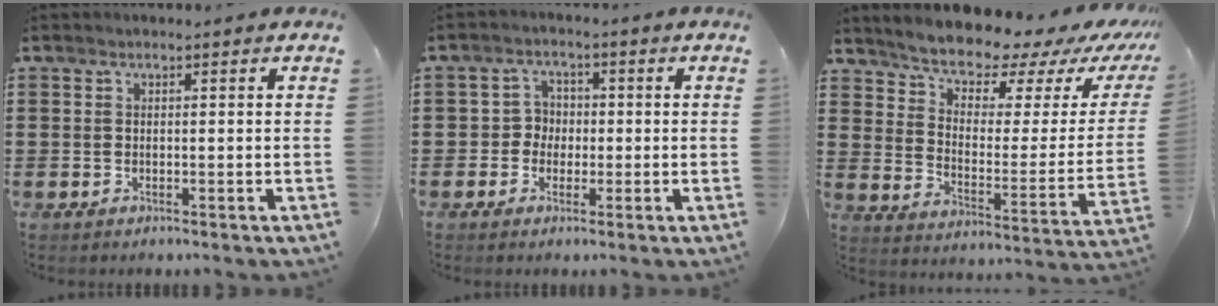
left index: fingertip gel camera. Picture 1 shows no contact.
{"total": 3.6, "force": [-0.8, 3.4, 0.9], "torque": [-0.033, 0.009, -0.020]}
{"total": 7.2, "force": [6.9, 1.5, 1.5], "torque": [-0.054, -0.063, 0.112]}